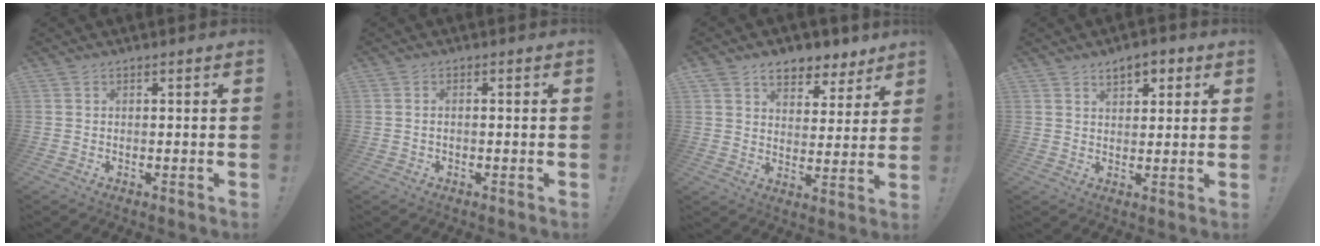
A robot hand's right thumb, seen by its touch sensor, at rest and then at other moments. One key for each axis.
{"total": 0.9, "fx": -0.5, "fy": 0.3, "fz": 0.7, "tx": -0.013, "ty": 0.002, "tz": -0.010}
{"total": 8.2, "fx": 6.0, "fy": 4.8, "fz": 2.9, "tx": -0.045, "ty": -0.038, "tz": 0.112}
{"total": 5.5, "fx": 3.3, "fy": 3.2, "fz": 3.1, "tx": -0.036, "ty": -0.008, "tz": 0.055}